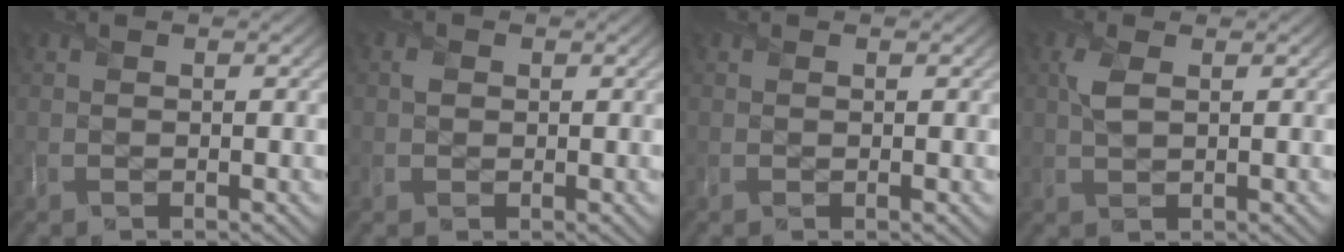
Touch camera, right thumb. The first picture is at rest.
{"total": 0.8, "force": [0.1, 0.8, 0.3], "torque": [-0.007, 0.001, -0.001]}
{"total": 0.0}
{"total": 2.4, "force": [0.8, 1.0, 2.1], "torque": [-0.057, 0.005, 0.016]}